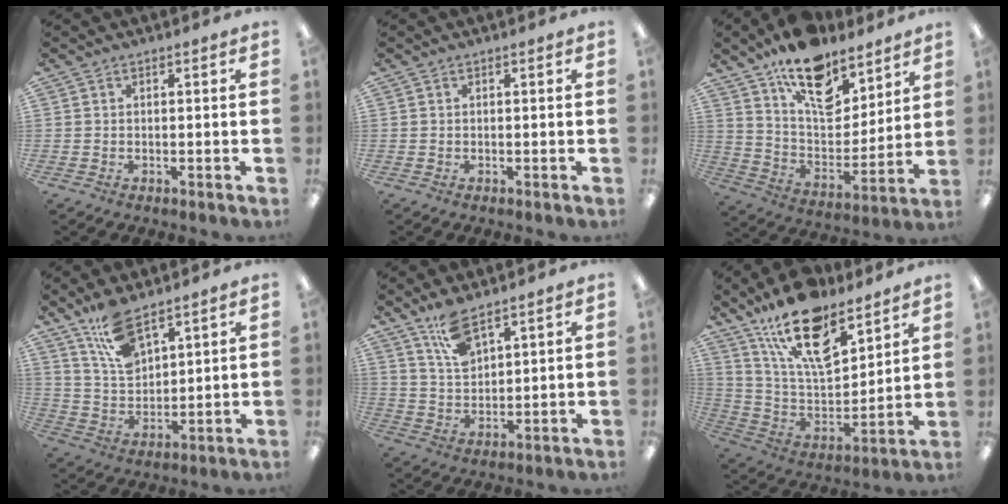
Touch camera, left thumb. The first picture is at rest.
{"total": 0.0}
{"total": 17.7, "force": [12.9, 8.7, 8.5], "torque": [-0.135, -0.083, 0.227]}
{"total": 11.5, "force": [8.4, 4.8, 6.2], "torque": [-0.128, -0.033, 0.157]}
{"total": 8.7, "force": [6.5, 3.2, 4.9], "torque": [-0.097, -0.026, 0.117]}
{"total": 20.3, "force": [14.0, 8.5, 12.0], "torque": [-0.209, -0.079, 0.245]}